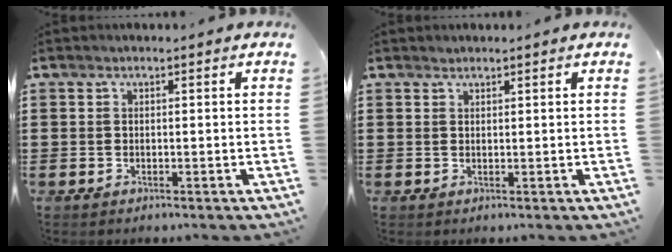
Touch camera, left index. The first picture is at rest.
{"total": 0.7, "force": [0.6, 0.1, 0.0], "torque": [-0.002, -0.001, 0.014]}